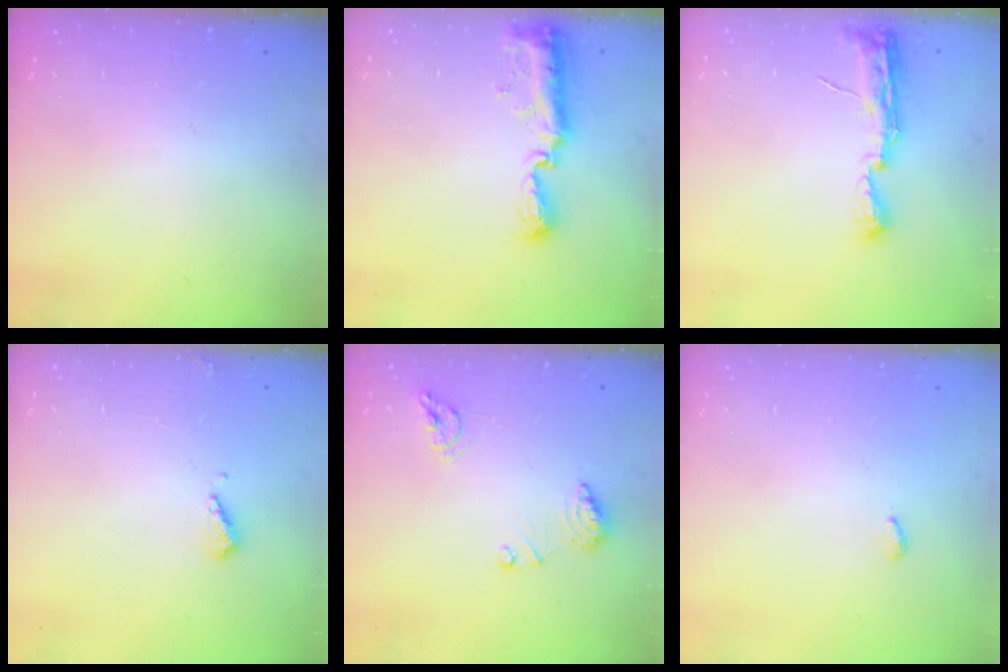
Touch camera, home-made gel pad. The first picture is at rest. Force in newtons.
{"total": 11.2, "press": 10.1, "slide": 4.8}
{"total": 8.2, "press": 8.2, "slide": 1.0}
{"total": 4.5, "press": 4.4, "slide": 0.8}
{"total": 8.9, "press": 8.9, "slide": 1.0}
{"total": 3.6, "press": 3.6, "slide": 0.4}